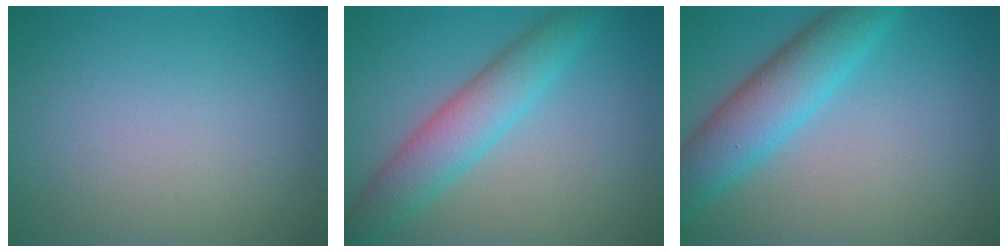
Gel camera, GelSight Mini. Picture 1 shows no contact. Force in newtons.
{"total": 4.7, "press": 4.7, "slide": 0.2}
{"total": 5.7, "press": 5.7, "slide": 0.1}